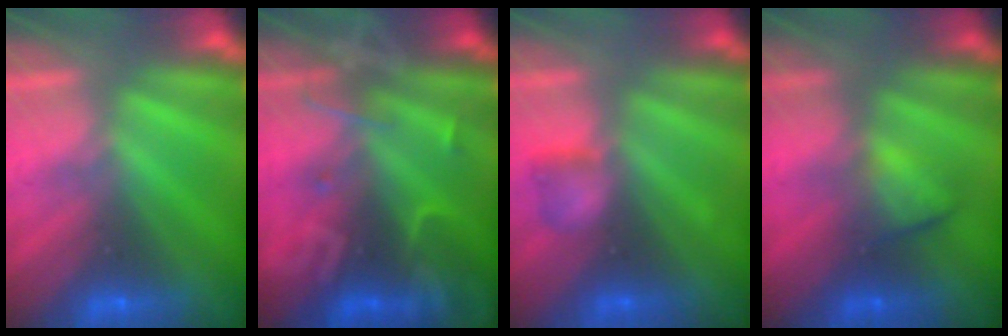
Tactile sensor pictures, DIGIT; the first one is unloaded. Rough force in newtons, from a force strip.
{"total": 2.5}
{"total": 2.1}
{"total": 2.0}